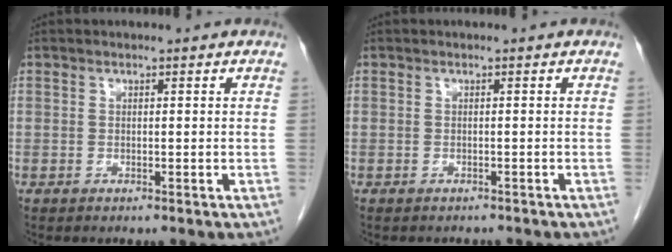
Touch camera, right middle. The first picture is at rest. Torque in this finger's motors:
{"motor_torque": [0.18, -0.05, 0.00, 0.01]}